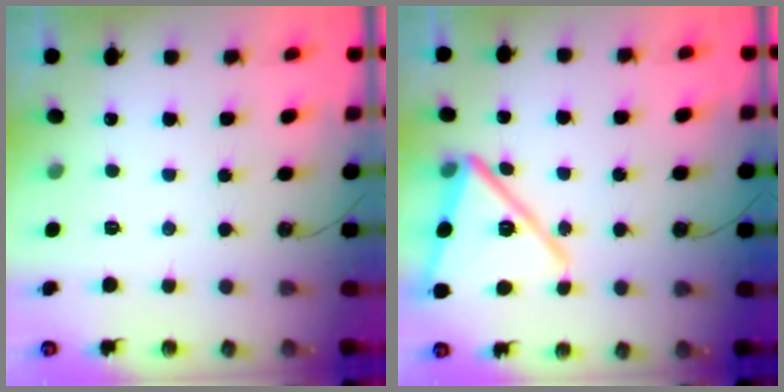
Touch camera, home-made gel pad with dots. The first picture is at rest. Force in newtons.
{"total": 17.4, "press": 17.4, "slide": 1.3}